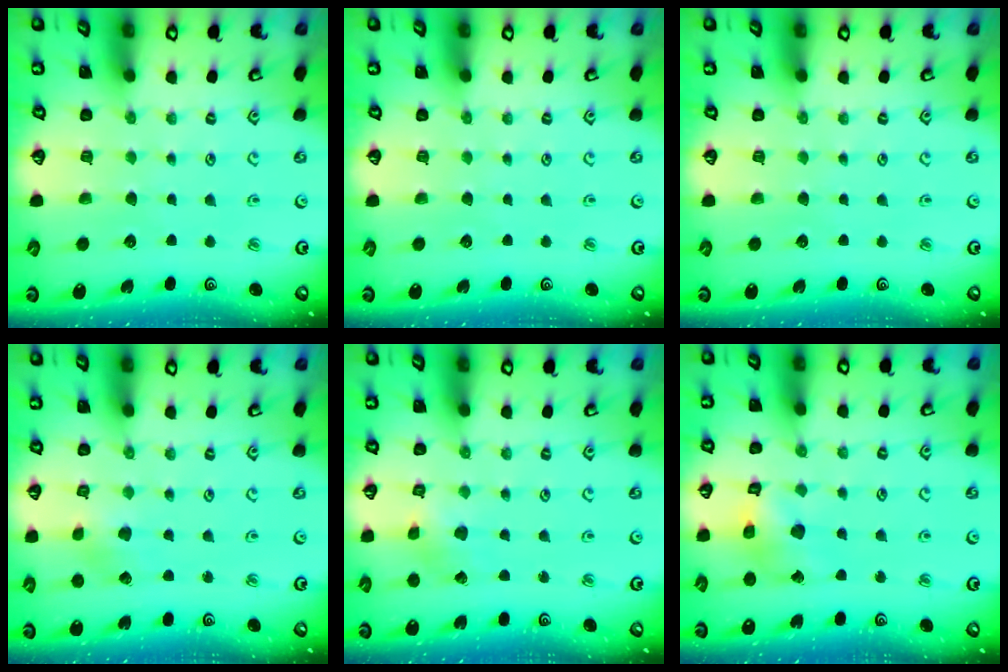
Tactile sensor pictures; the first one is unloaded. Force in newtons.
{"total": 0.0}
{"total": 0.0}
{"total": 2.0, "press": 1.9, "slide": 0.3}
{"total": 2.2, "press": 2.2, "slide": 0.2}
{"total": 9.4, "press": 9.3, "slide": 1.0}